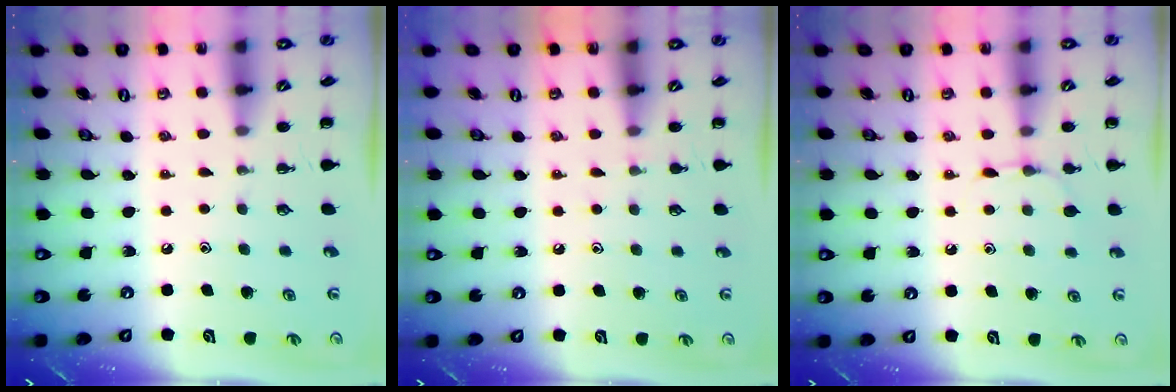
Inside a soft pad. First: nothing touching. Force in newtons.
{"total": 3.3, "press": 3.1, "slide": 1.2}
{"total": 4.4, "press": 4.2, "slide": 1.2}